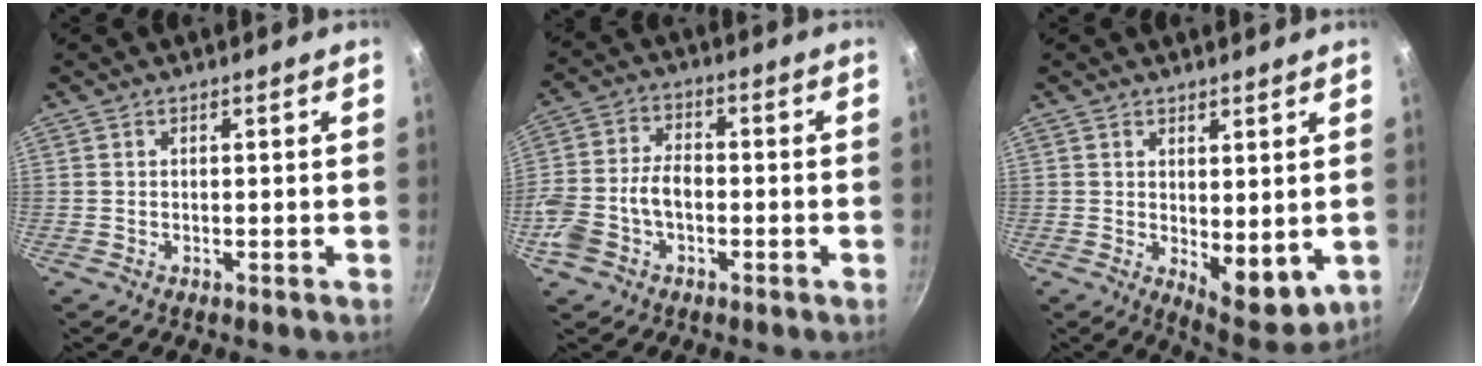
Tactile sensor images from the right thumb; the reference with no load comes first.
{"total": 9.7, "force": [-2.9, 6.2, 6.8], "torque": [-0.128, 0.035, -0.062]}
{"total": 8.4, "force": [0.7, 4.1, 7.3], "torque": [-0.082, -0.023, 0.021]}